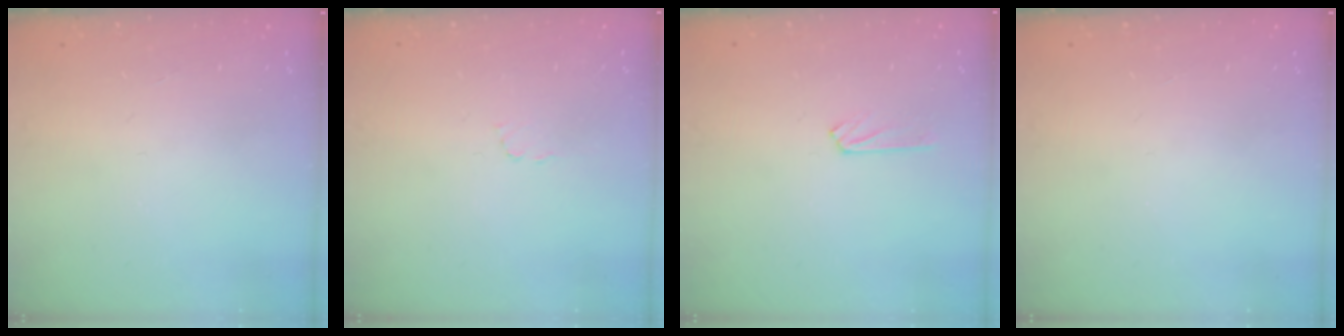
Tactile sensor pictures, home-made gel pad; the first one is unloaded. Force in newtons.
{"total": 3.3, "press": 3.3, "slide": 0.2}
{"total": 4.0, "press": 4.0, "slide": 0.6}
{"total": 0.0}